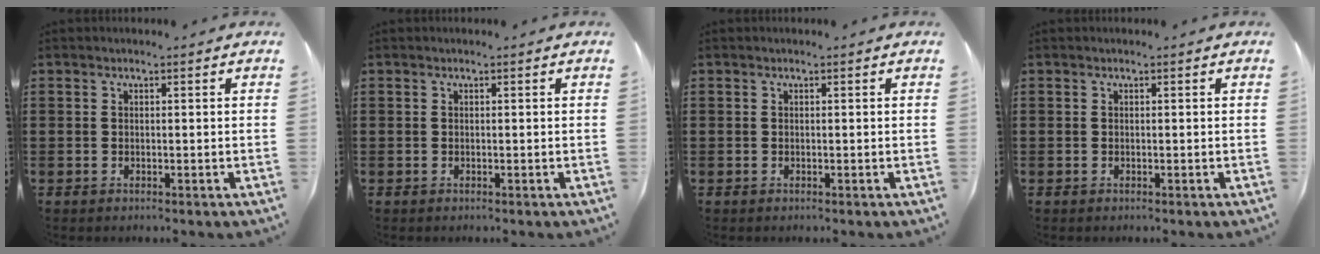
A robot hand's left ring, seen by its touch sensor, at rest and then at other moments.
{"total": 0.0}
{"total": 0.0}
{"total": 0.0}